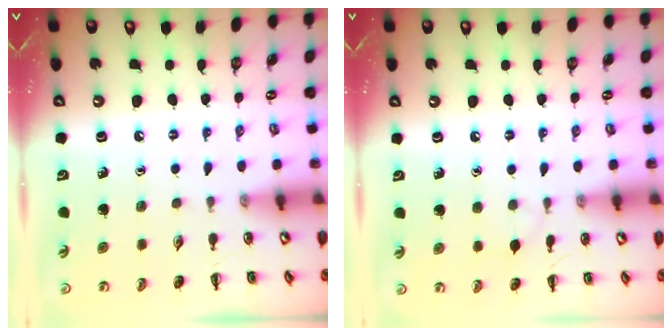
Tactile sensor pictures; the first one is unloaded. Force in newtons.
{"total": 4.1, "press": 3.8, "slide": 1.6}